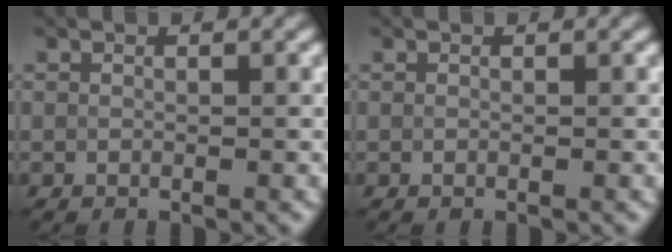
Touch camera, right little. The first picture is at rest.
{"total": 0.0}